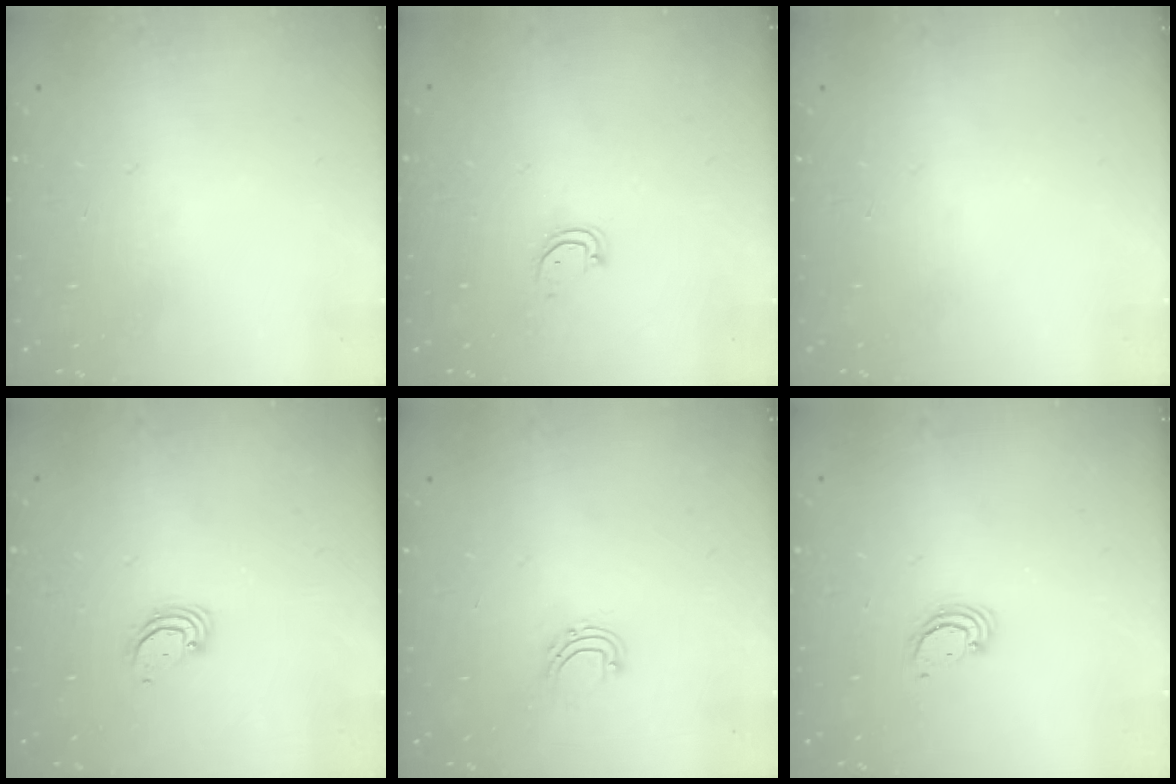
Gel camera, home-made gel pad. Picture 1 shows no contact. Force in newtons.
{"total": 3.5, "press": 3.5, "slide": 0.4}
{"total": 0.0}
{"total": 3.4, "press": 3.4, "slide": 0.1}
{"total": 6.8, "press": 6.8, "slide": 0.5}
{"total": 2.6, "press": 2.6, "slide": 0.3}